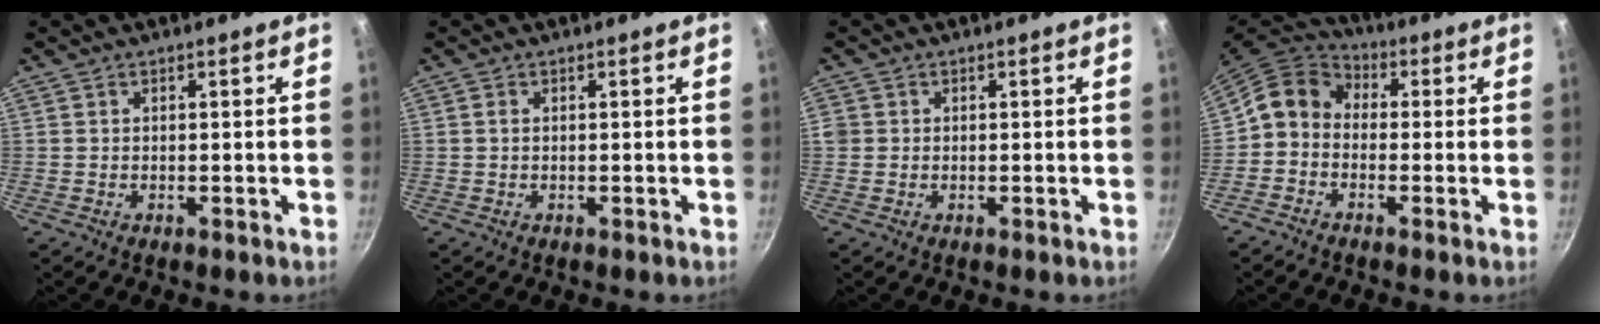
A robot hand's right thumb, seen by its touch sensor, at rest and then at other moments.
{"total": 0.6, "force": [0.1, 0.4, 0.5], "torque": [-0.010, 0.002, 0.001]}
{"total": 1.6, "force": [0.1, 1.5, 0.5], "torque": [-0.004, 0.004, -0.002]}
{"total": 8.4, "force": [-1.0, 6.9, 4.8], "torque": [-0.075, 0.038, -0.046]}